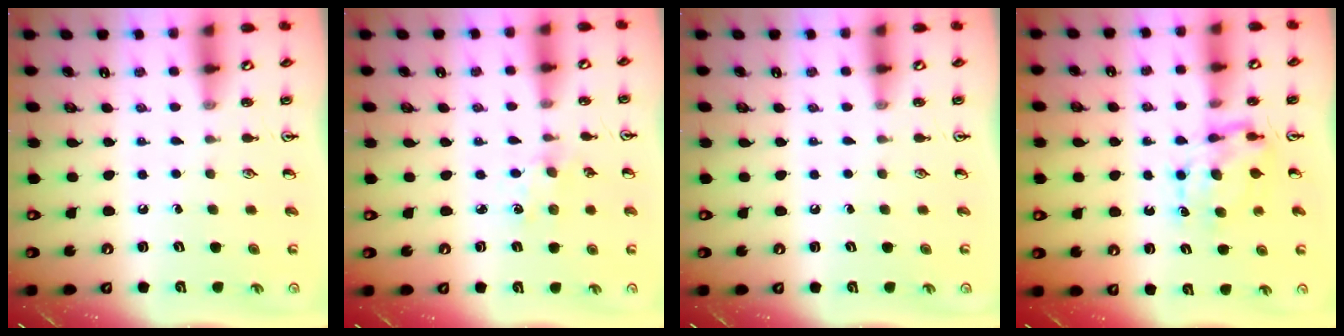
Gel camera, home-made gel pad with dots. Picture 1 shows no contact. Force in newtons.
{"total": 2.9, "press": 2.9, "slide": 0.4}
{"total": 0.0}
{"total": 6.9, "press": 6.8, "slide": 0.7}